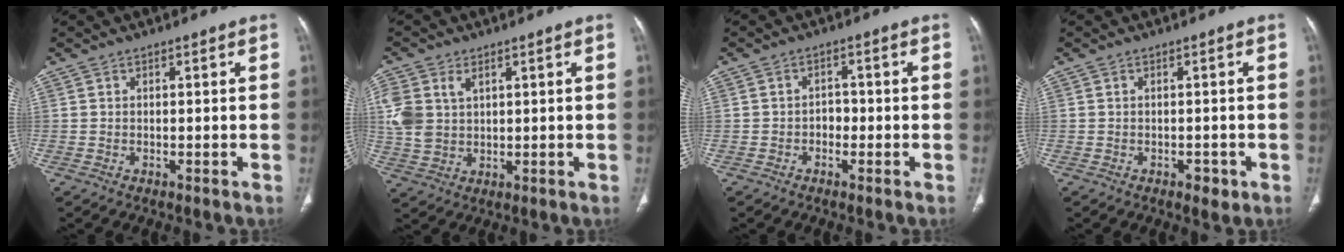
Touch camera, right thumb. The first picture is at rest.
{"total": 8.8, "force": [2.9, 6.1, 5.6], "torque": [-0.125, 0.001, 0.068]}
{"total": 2.1, "force": [-0.8, 1.6, 1.1], "torque": [-0.003, 0.010, -0.018]}
{"total": 1.9, "force": [-0.8, 1.1, 1.3], "torque": [-0.014, 0.002, -0.007]}